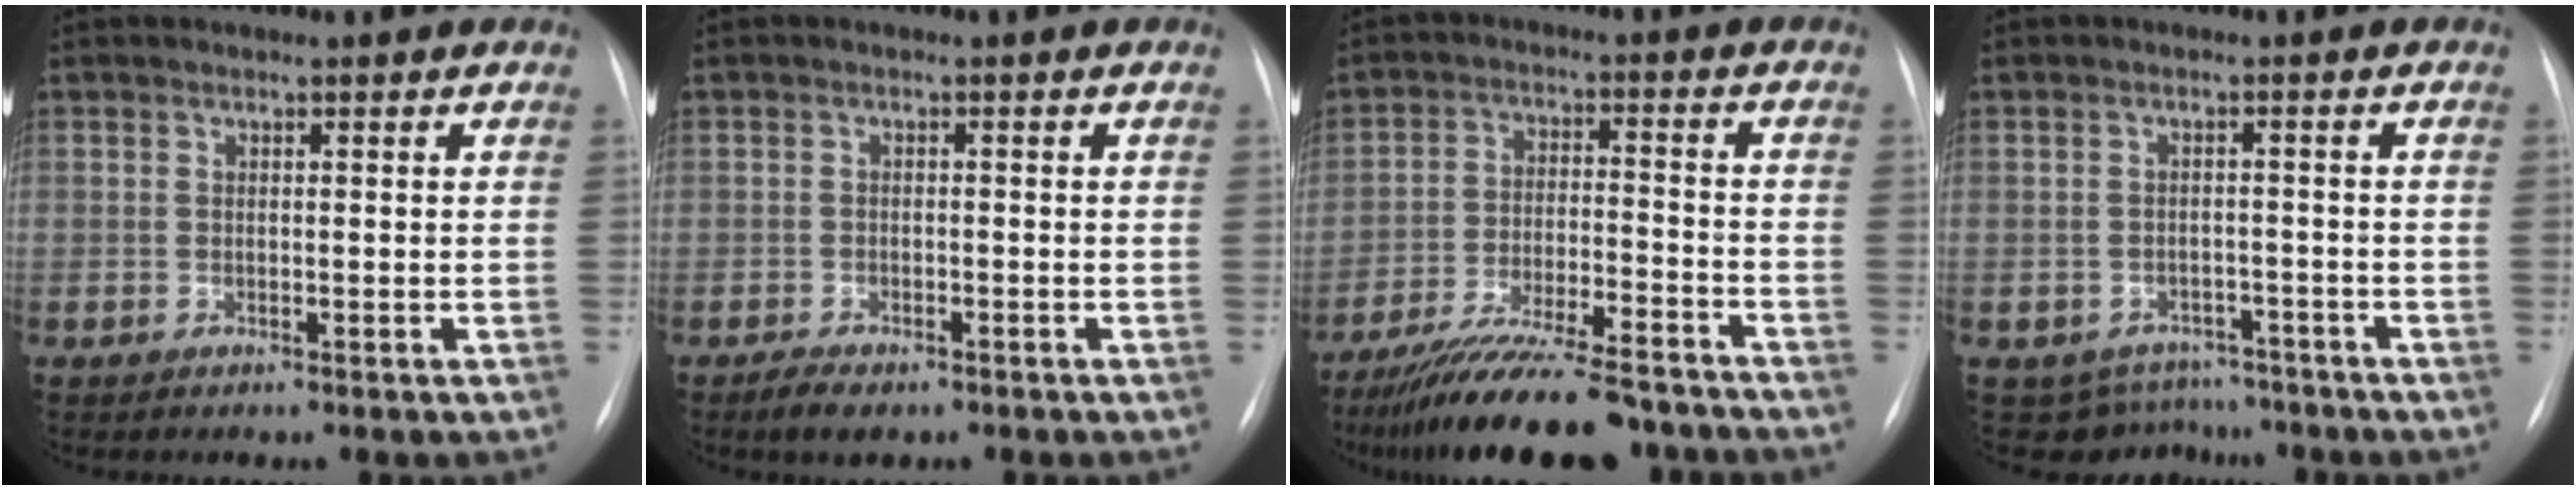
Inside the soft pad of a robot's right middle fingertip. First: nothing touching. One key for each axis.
{"total": 2.9, "fx": -2.1, "fy": 1.2, "fz": 1.6, "tx": -0.031, "ty": -0.003, "tz": -0.028}
{"total": 16.9, "fx": -14.6, "fy": 2.5, "fz": 8.0, "tx": -0.131, "ty": -0.005, "tz": -0.232}
{"total": 6.4, "fx": -5.3, "fy": 3.5, "fz": -0.4, "tx": 0.015, "ty": 0.021, "tz": -0.065}